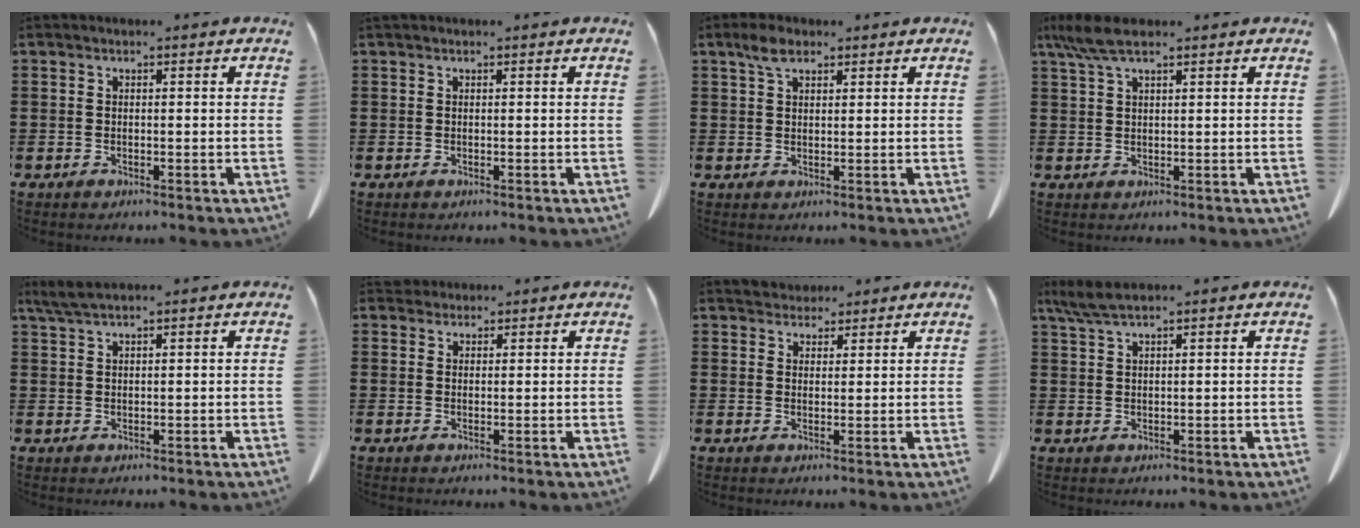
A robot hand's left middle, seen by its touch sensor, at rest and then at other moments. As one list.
[{"total": 0.0}, {"total": 3.4, "force": [2.2, 1.6, 2.1], "torque": [-0.047, 0.006, 0.039]}, {"total": 4.8, "force": [3.0, 1.2, 3.6], "torque": [-0.082, -0.002, 0.054]}, {"total": 2.6, "force": [2.0, 0.2, 1.6], "torque": [-0.035, 0.000, 0.038]}, {"total": 1.8, "force": [1.7, 0.8, 0.0], "torque": [-0.006, 0.003, 0.034]}, {"total": 2.6, "force": [2.4, 0.9, -0.1], "torque": [0.003, -0.004, 0.046]}, {"total": 3.2, "force": [2.4, 0.3, 2.1], "torque": [-0.046, 0.001, 0.045]}]